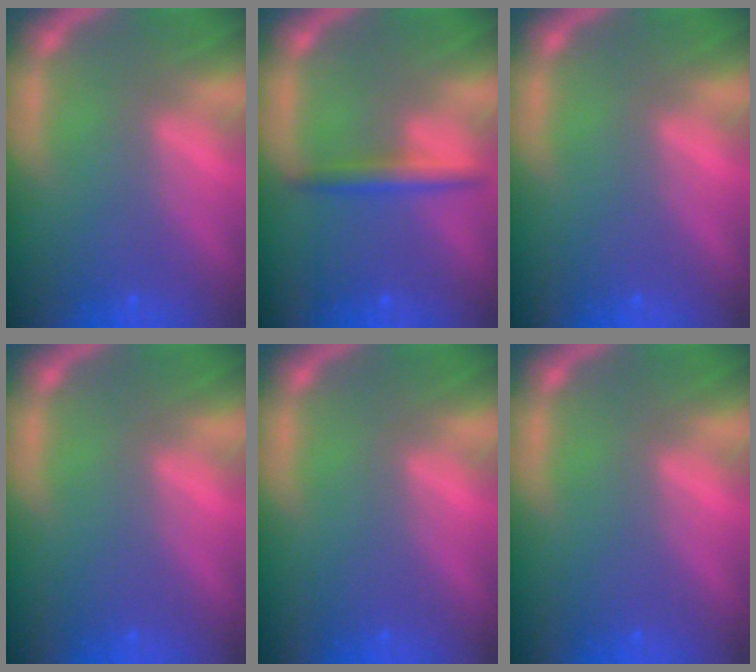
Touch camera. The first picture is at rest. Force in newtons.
{"total": 2.4}
{"total": 0.0}
{"total": 0.0}
{"total": 0.0}
{"total": 0.0}